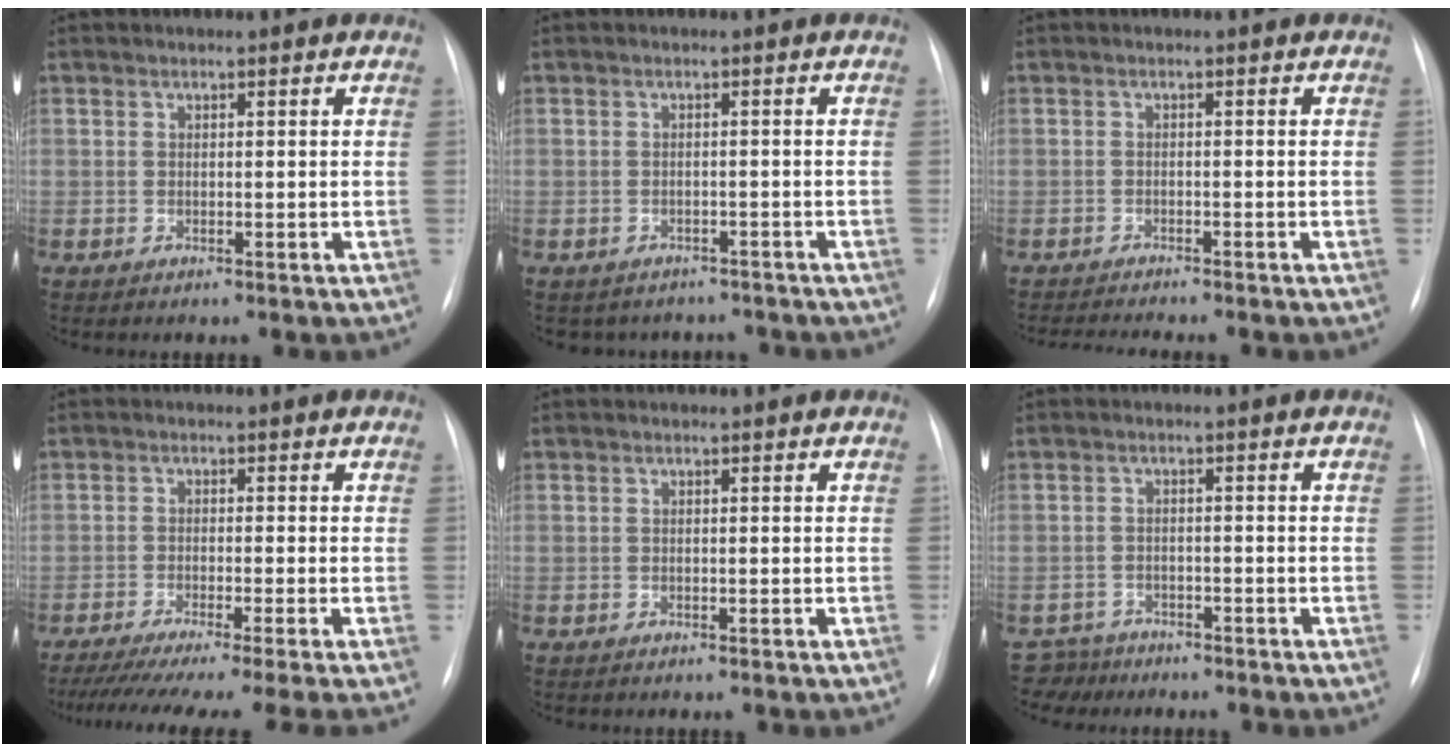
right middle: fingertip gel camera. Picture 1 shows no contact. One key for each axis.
{"total": 6.2, "fx": -5.4, "fy": 3.1, "fz": 0.1, "tx": 0.006, "ty": 0.017, "tz": -0.059}
{"total": 5.4, "fx": -5.0, "fy": -0.1, "fz": 2.0, "tx": -0.025, "ty": -0.011, "tz": -0.076}
{"total": 15.1, "fx": -12.7, "fy": -1.1, "fz": 8.2, "tx": -0.113, "ty": -0.047, "tz": -0.190}
{"total": 0.0}
{"total": 3.7, "fx": -3.3, "fy": 1.4, "fz": -1.2, "tx": 0.020, "ty": -0.004, "tz": -0.058}